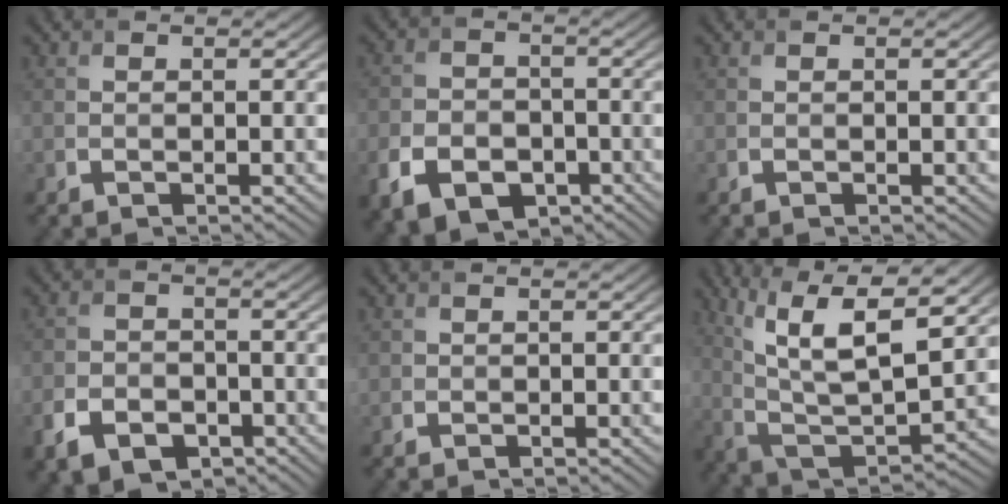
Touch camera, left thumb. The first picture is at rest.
{"total": 8.1, "force": [-4.1, 5.7, 4.1], "torque": [-0.091, -0.022, -0.071]}
{"total": 0.0}
{"total": 6.2, "force": [-3.3, 4.2, 3.2], "torque": [-0.070, -0.014, -0.056]}
{"total": 0.7, "force": [0.2, 0.7, 0.0], "torque": [0.000, -0.004, 0.005]}
{"total": 14.7, "force": [7.3, 5.6, 11.5], "torque": [-0.242, 0.003, 0.127]}